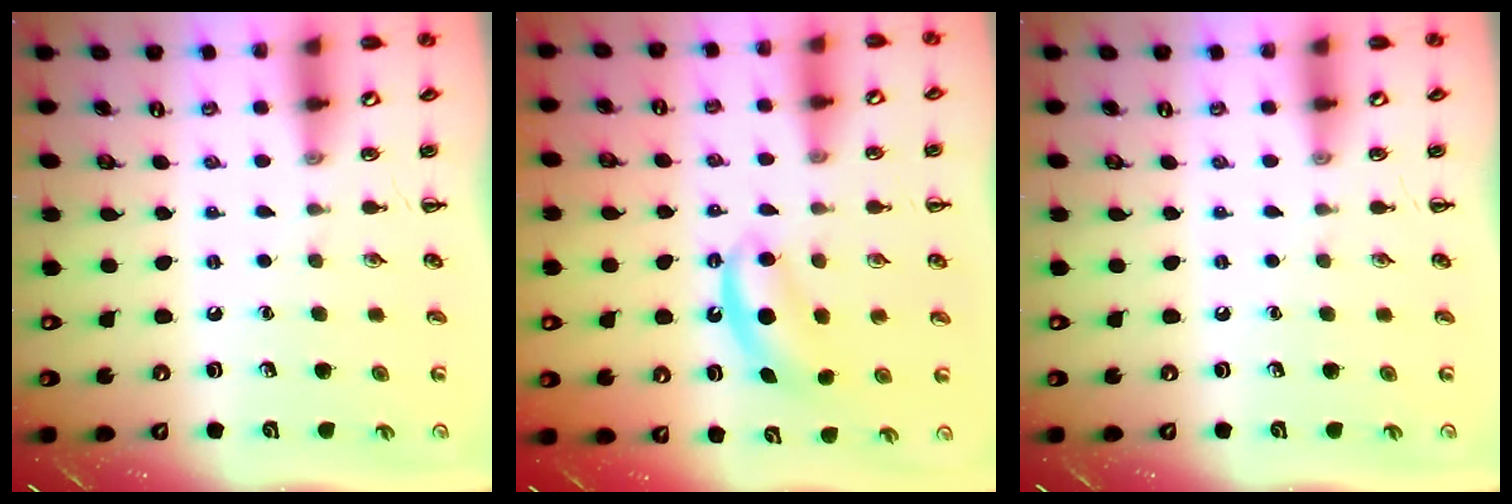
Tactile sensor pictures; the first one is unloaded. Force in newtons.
{"total": 5.2, "press": 5.1, "slide": 1.3}
{"total": 0.0}